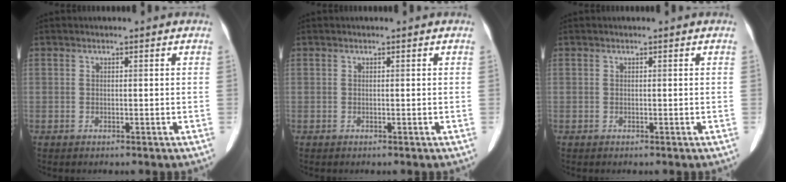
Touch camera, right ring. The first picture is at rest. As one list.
[{"total": 0.0}, {"total": 0.0}]